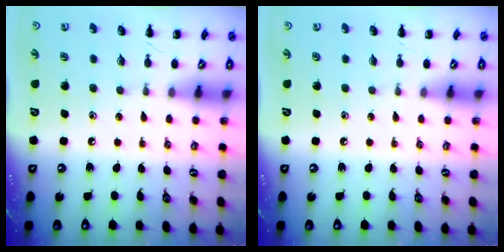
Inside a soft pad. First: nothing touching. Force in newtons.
{"total": 0.0}